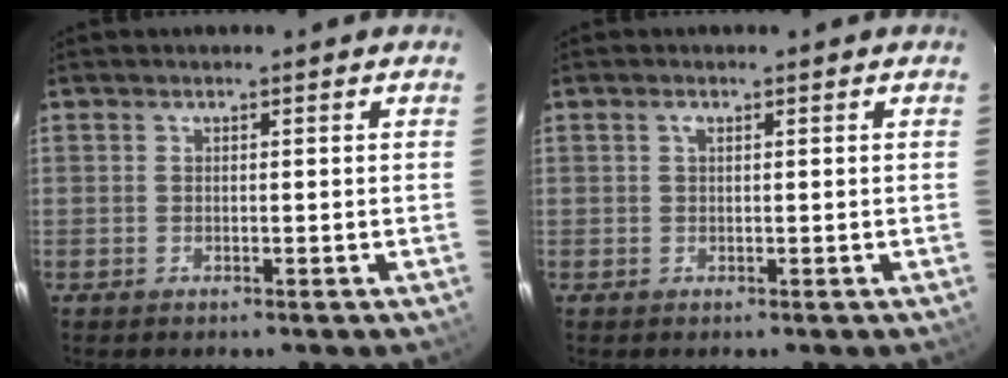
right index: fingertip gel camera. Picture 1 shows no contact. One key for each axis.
{"total": 0.7, "fx": 0.4, "fy": -0.1, "fz": 0.5, "tx": -0.012, "ty": 0.002, "tz": 0.006}